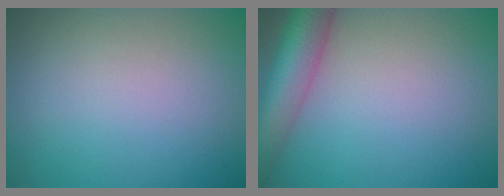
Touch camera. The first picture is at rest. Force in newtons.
{"total": 7.3, "press": 7.3, "slide": 0.4}